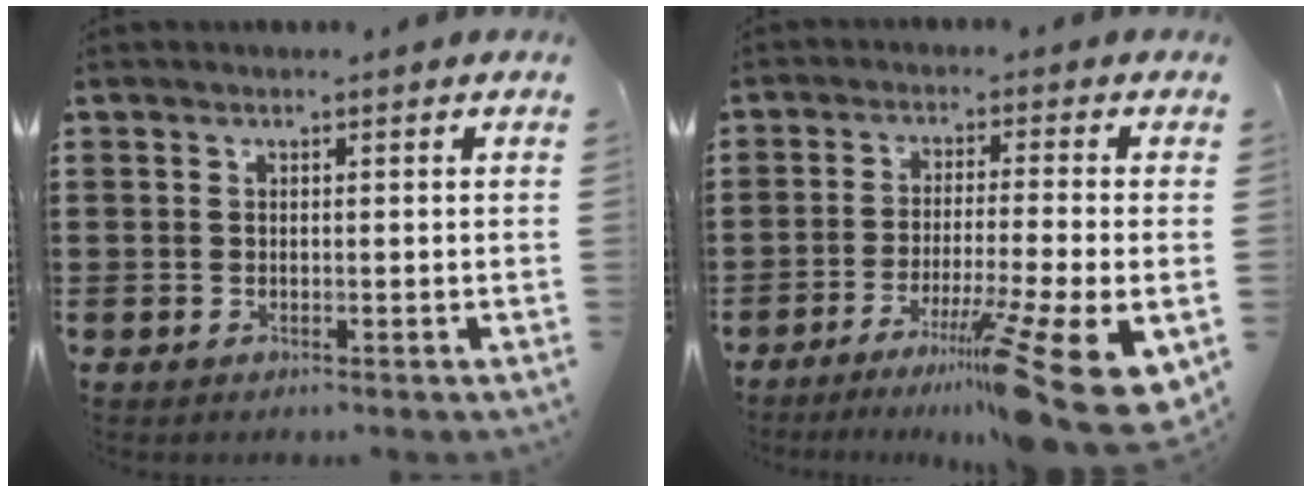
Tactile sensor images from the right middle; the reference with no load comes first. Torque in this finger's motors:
{"motor_torque": [1.84, -0.30, 1.05, 0.21]}